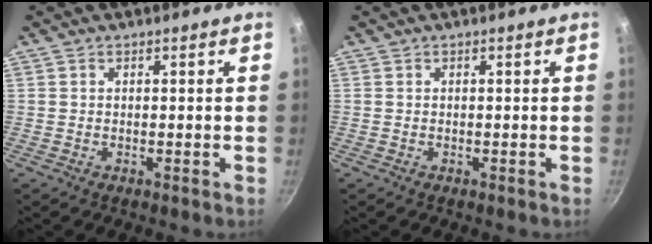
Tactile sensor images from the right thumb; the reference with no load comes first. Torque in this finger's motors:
{"motor_torque": [0.00, 0.00, 0.00, 0.00, 0.00]}